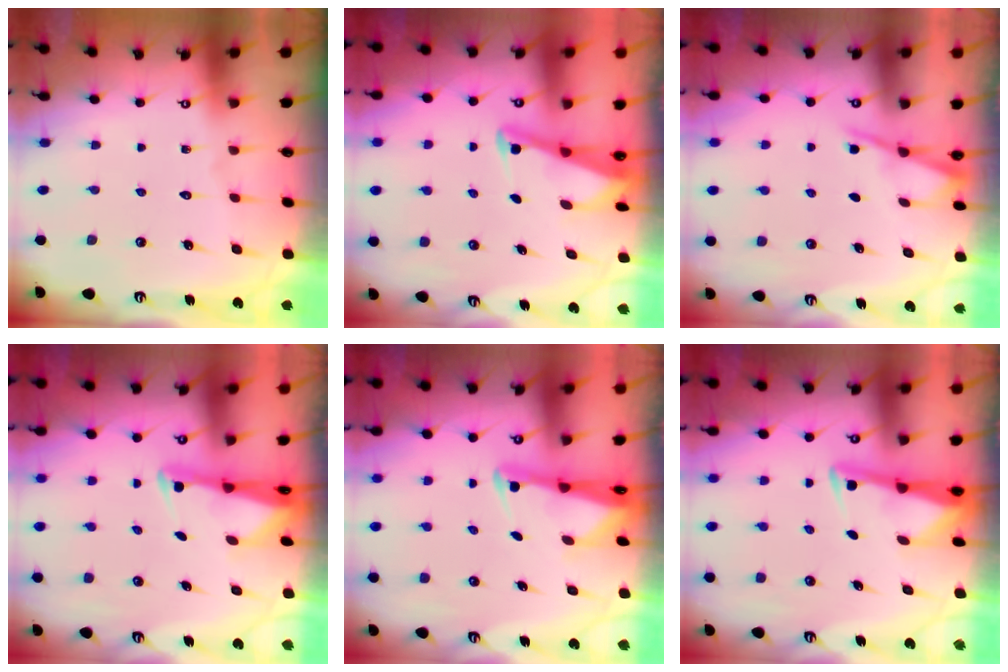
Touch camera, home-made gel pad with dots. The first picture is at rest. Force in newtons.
{"total": 2.7, "press": 2.7, "slide": 0.4}
{"total": 2.3, "press": 2.2, "slide": 0.4}
{"total": 2.5, "press": 2.4, "slide": 0.5}
{"total": 2.6, "press": 2.6, "slide": 0.5}
{"total": 3.1, "press": 3.1, "slide": 0.4}